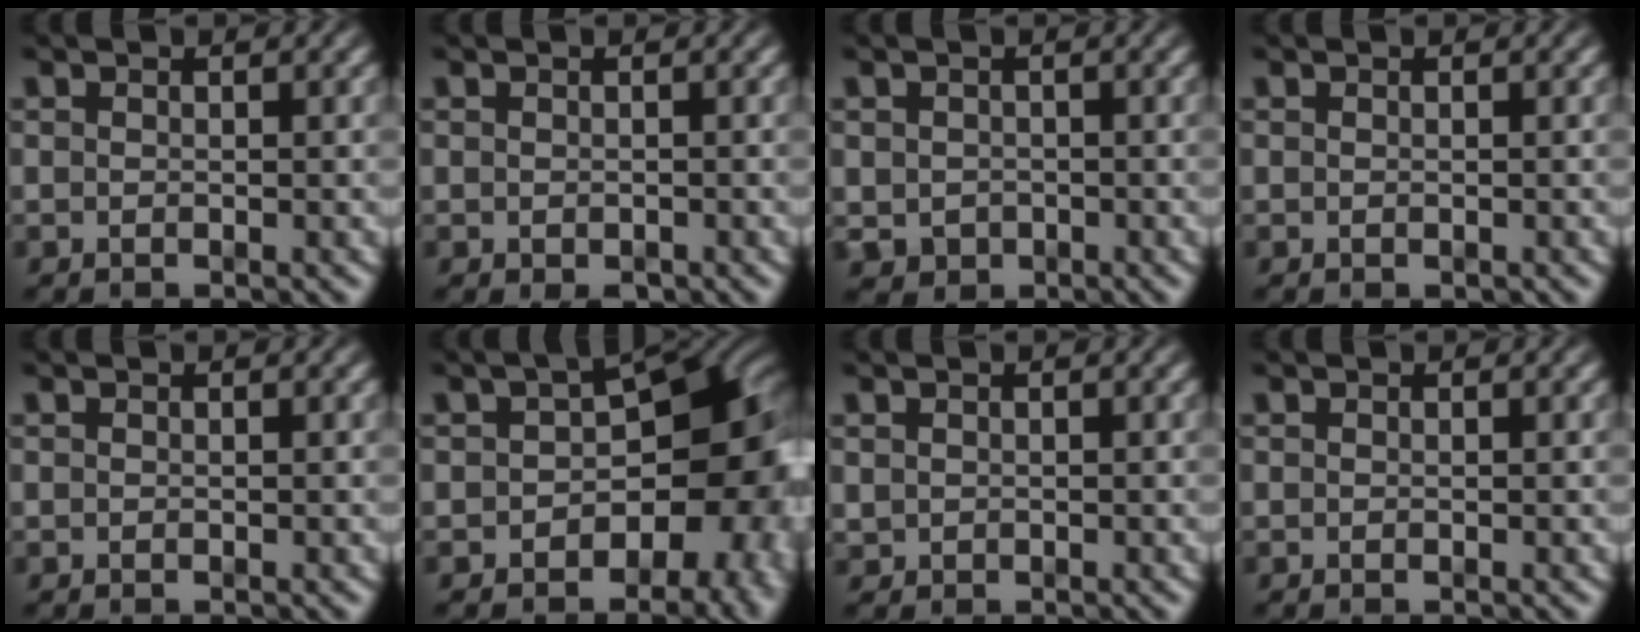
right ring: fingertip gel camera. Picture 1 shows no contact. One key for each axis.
{"total": 0.9, "fx": -0.5, "fy": 0.6, "fz": 0.5, "tx": -0.012, "ty": -0.009, "tz": -0.003}
{"total": 3.7, "fx": -1.0, "fy": 3.3, "fz": 1.3, "tx": -0.039, "ty": -0.030, "tz": -0.003}
{"total": 0.0}
{"total": 0.0}
{"total": 12.3, "fx": -1.1, "fy": 7.8, "fz": 9.4, "tx": -0.091, "ty": -0.008, "tz": -0.016}
{"total": 0.9, "fx": 0.3, "fy": 0.8, "fz": 0.3, "tx": -0.012, "ty": -0.006, "tz": 0.013}
{"total": 0.0}